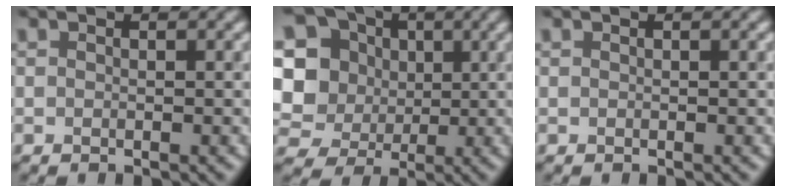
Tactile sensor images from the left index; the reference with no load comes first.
{"total": 15.6, "force": [3.2, 14.2, 5.7], "torque": [-0.181, 0.020, 0.048]}
{"total": 0.0}